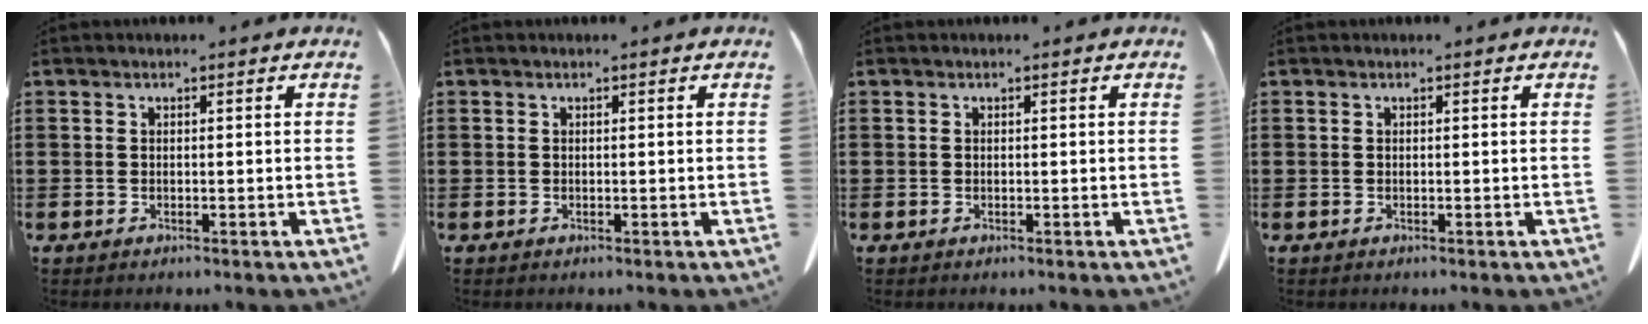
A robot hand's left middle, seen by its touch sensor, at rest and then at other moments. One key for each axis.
{"total": 0.0}
{"total": 0.0}
{"total": 0.0}